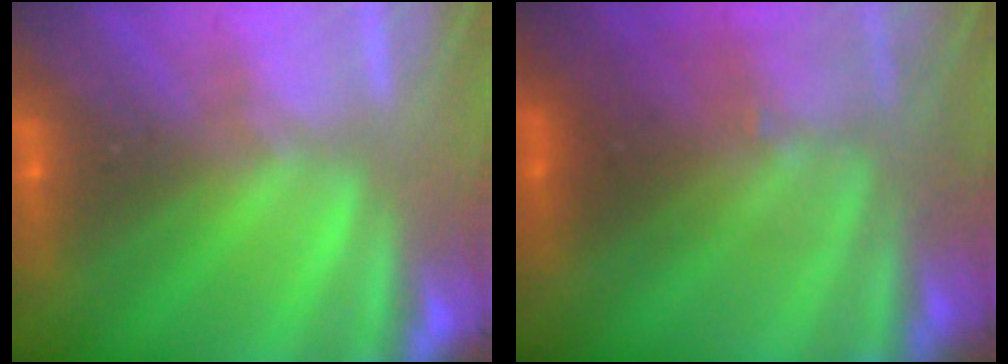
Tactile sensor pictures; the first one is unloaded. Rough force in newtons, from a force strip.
{"total": 2.8}